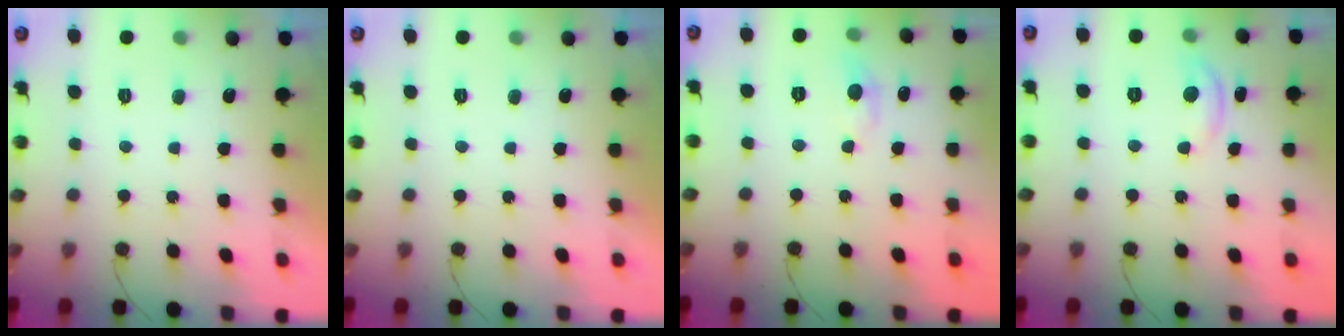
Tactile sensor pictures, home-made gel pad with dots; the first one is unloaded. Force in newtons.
{"total": 0.0}
{"total": 2.8, "press": 2.8, "slide": 0.4}
{"total": 5.0, "press": 5.0, "slide": 0.2}